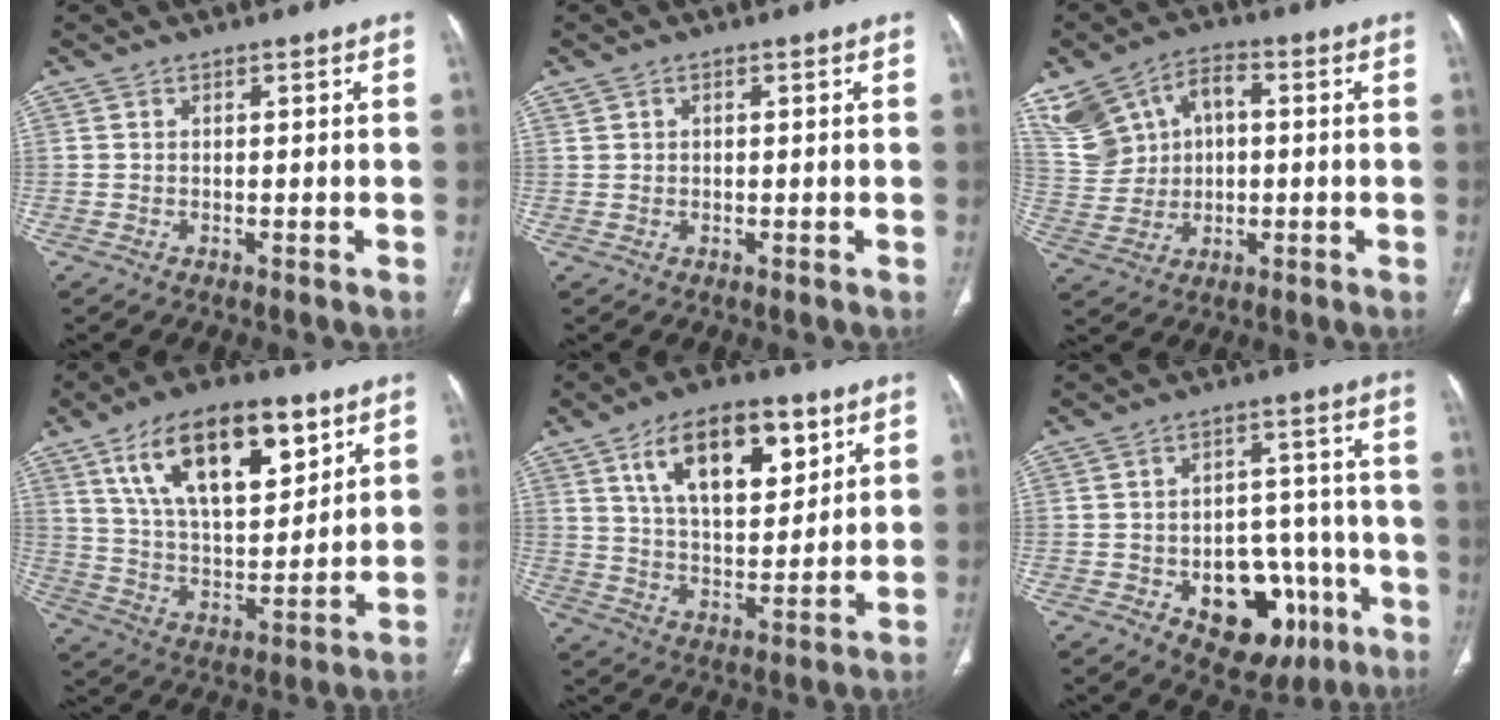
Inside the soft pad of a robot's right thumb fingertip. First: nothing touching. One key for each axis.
{"total": 0.9, "fx": 0.4, "fy": 0.8, "fz": 0.4, "tx": -0.003, "ty": 0.001, "tz": 0.010}
{"total": 17.1, "fx": 4.3, "fy": 13.8, "fz": 9.2, "tx": -0.203, "ty": 0.042, "tz": 0.095}
{"total": 21.3, "fx": 10.7, "fy": 9.8, "fz": 15.6, "tx": -0.225, "ty": -0.036, "tz": 0.192}
{"total": 17.5, "fx": 8.2, "fy": 8.7, "fz": 12.8, "tx": -0.165, "ty": -0.031, "tz": 0.143}
{"total": 16.3, "fx": -6.4, "fy": 10.4, "fz": 10.8, "tx": -0.100, "ty": 0.048, "tz": -0.076}